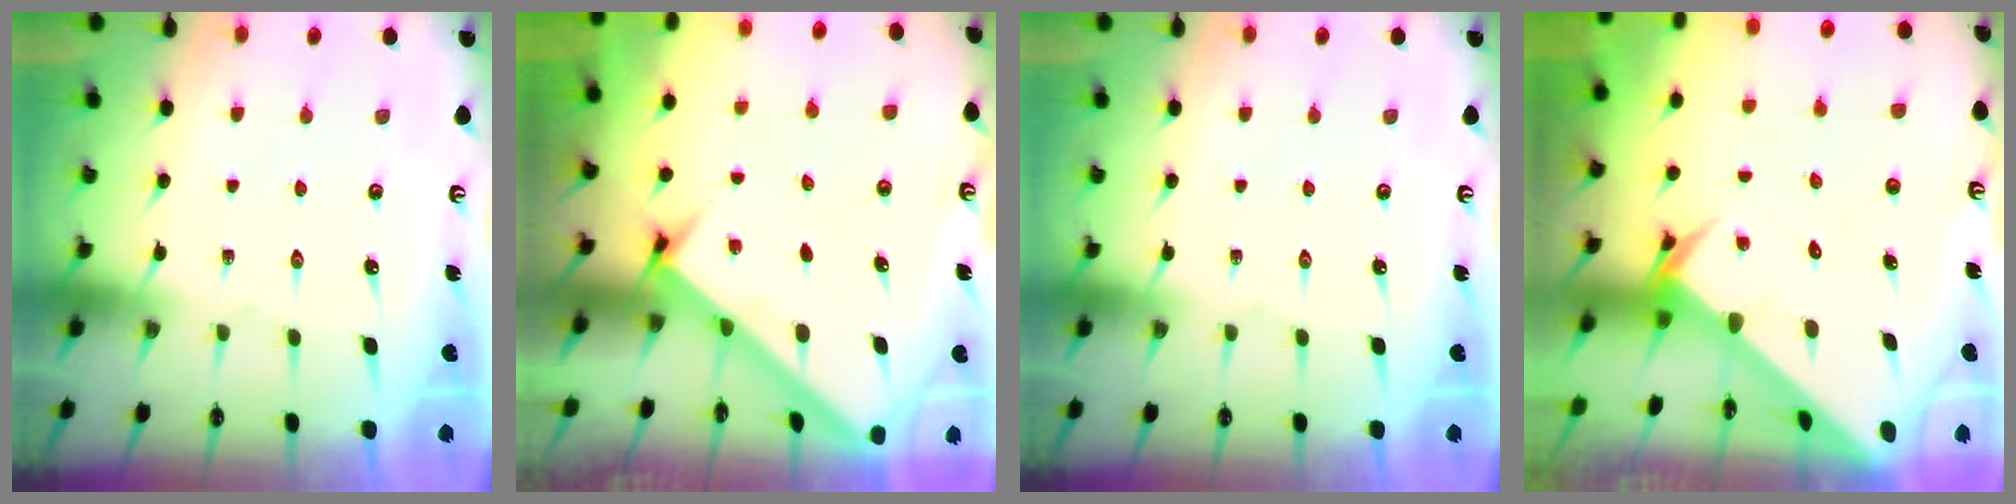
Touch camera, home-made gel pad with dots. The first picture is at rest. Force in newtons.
{"total": 2.7, "press": 2.7, "slide": 0.4}
{"total": 0.0}
{"total": 3.0, "press": 3.0, "slide": 0.2}